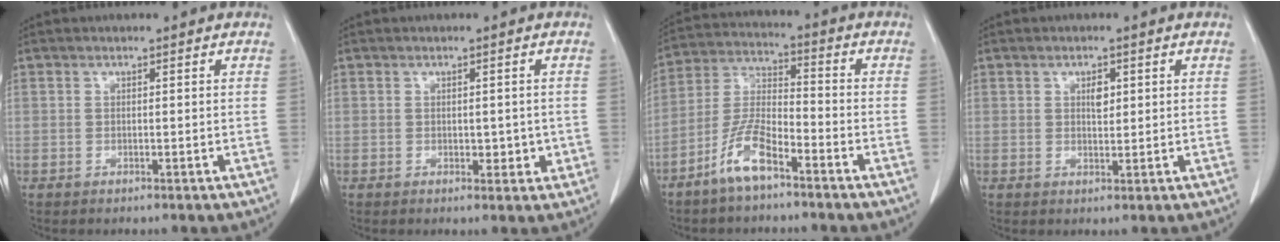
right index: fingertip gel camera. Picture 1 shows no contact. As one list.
[{"total": 2.7, "force": [-0.1, 1.8, 2.1], "torque": [-0.021, 0.002, 0.005]}, {"total": 8.4, "force": [-5.3, 2.1, 6.2], "torque": [-0.135, -0.001, -0.108]}, {"total": 2.1, "force": [0.7, 1.0, 1.6], "torque": [-0.026, -0.003, 0.013]}]